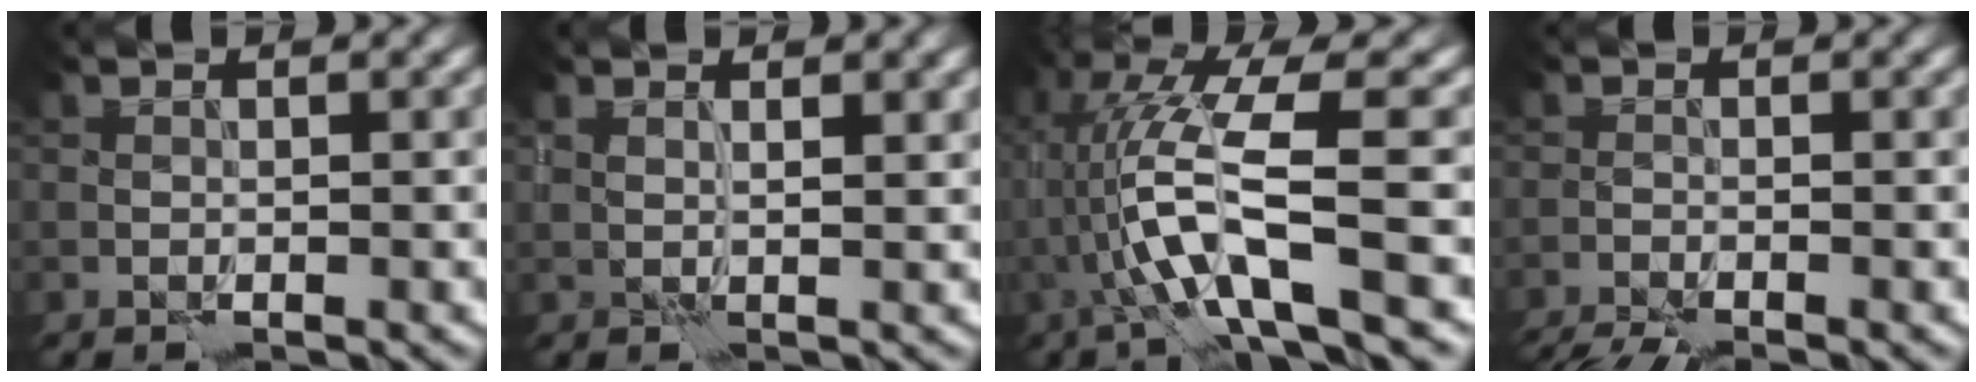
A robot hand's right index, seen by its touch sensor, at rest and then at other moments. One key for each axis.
{"total": 1.6, "fx": 1.2, "fy": 0.2, "fz": 1.0, "tx": -0.016, "ty": -0.004, "tz": 0.025}
{"total": 8.5, "fx": -0.8, "fy": 1.4, "fz": 8.4, "tx": -0.164, "ty": 0.009, "tz": -0.015}
{"total": 4.9, "fx": -4.5, "fy": 0.6, "fz": 1.8, "tx": -0.033, "ty": -0.023, "tz": -0.072}